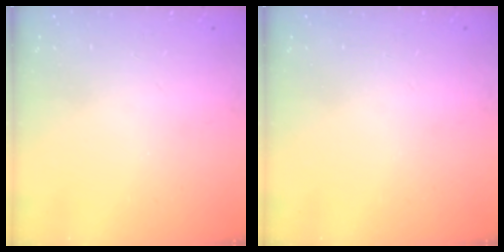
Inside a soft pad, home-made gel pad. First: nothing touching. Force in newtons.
{"total": 0.0}